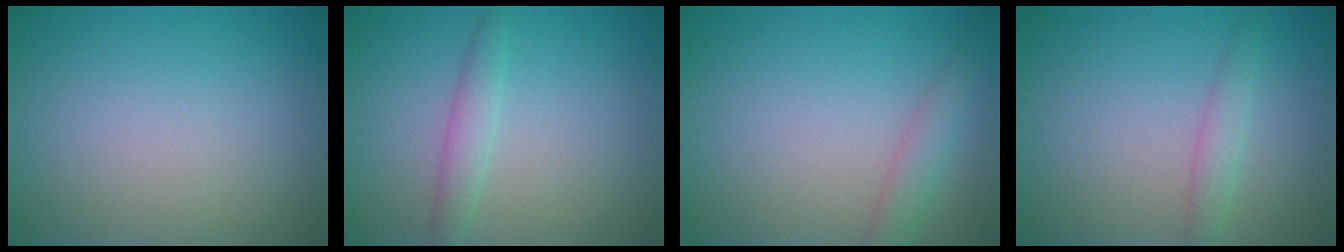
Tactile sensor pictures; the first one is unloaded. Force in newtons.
{"total": 1.9, "press": 1.9, "slide": 0.1}
{"total": 2.1, "press": 2.1, "slide": 0.1}
{"total": 1.8, "press": 1.7, "slide": 0.2}